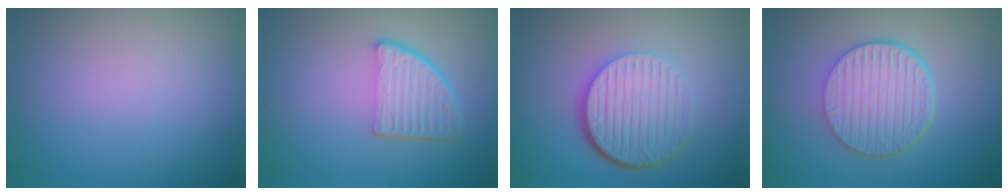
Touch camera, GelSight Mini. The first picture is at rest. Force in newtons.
{"total": 4.7, "press": 3.3, "slide": 3.3}
{"total": 6.6, "press": 4.4, "slide": 5.0}
{"total": 6.7, "press": 4.6, "slide": 4.8}